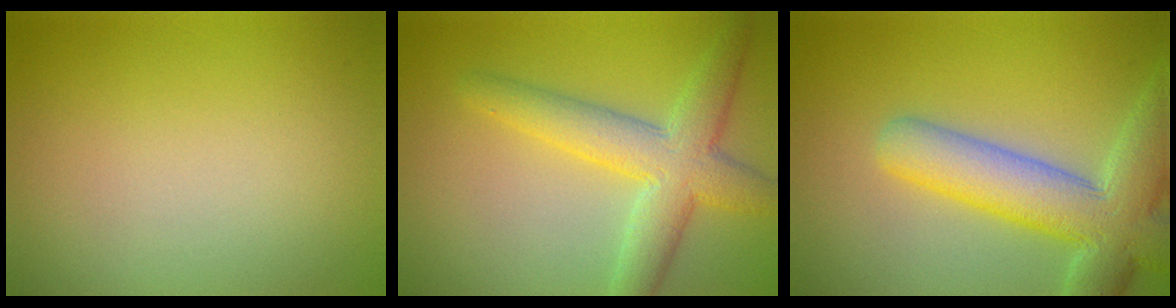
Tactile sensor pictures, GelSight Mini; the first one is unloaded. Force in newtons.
{"total": 5.6, "press": 5.6, "slide": 0.1}
{"total": 8.2, "press": 8.1, "slide": 0.8}